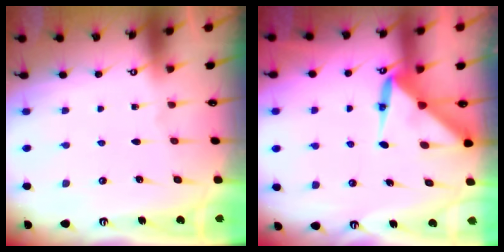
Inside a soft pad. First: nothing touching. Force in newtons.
{"total": 5.9, "press": 5.9, "slide": 0.5}